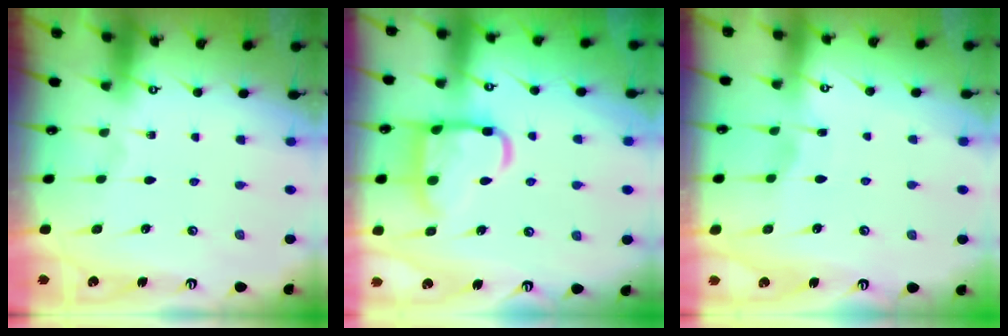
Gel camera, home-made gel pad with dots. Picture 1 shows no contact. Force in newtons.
{"total": 14.2, "press": 14.2, "slide": 1.4}
{"total": 2.6, "press": 2.6, "slide": 0.3}